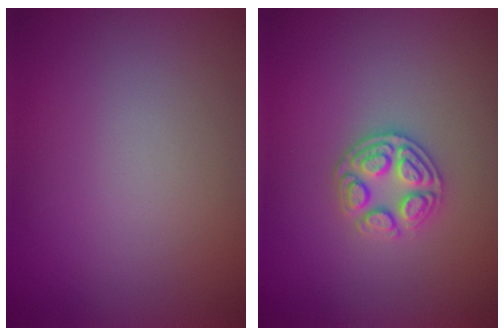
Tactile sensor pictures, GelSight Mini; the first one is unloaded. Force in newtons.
{"total": 3.0, "press": 2.8, "slide": 1.1}